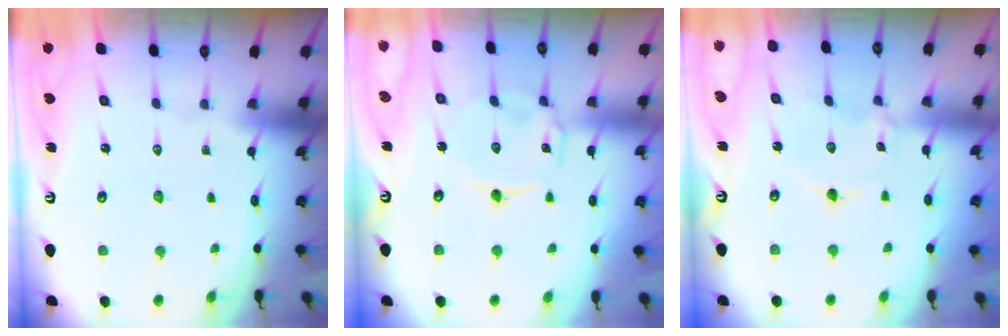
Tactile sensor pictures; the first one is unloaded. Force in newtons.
{"total": 1.7, "press": 1.7, "slide": 0.5}
{"total": 1.3, "press": 1.3, "slide": 0.3}